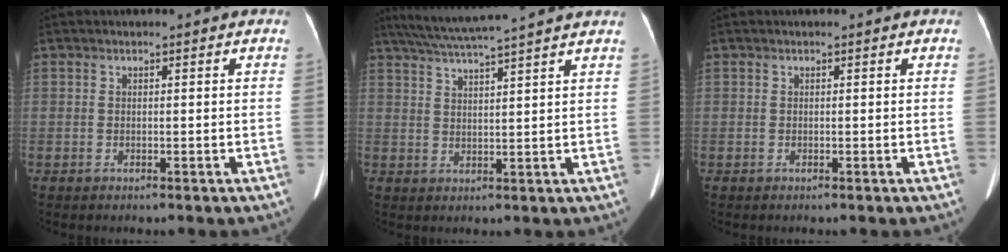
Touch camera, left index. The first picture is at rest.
{"total": 12.1, "force": [10.6, -1.2, 5.9], "torque": [-0.107, 0.025, 0.147]}
{"total": 0.0}